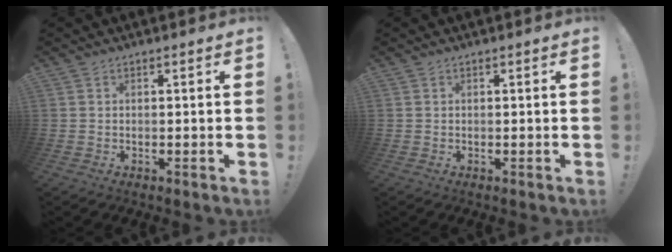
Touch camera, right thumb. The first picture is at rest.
{"total": 0.0}